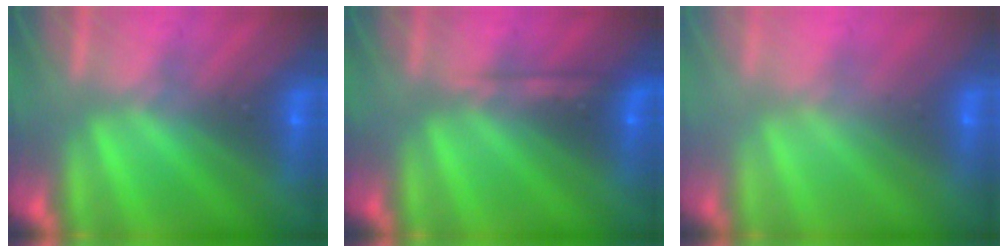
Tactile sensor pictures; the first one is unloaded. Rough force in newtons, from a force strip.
{"total": 2.2}
{"total": 2.9}